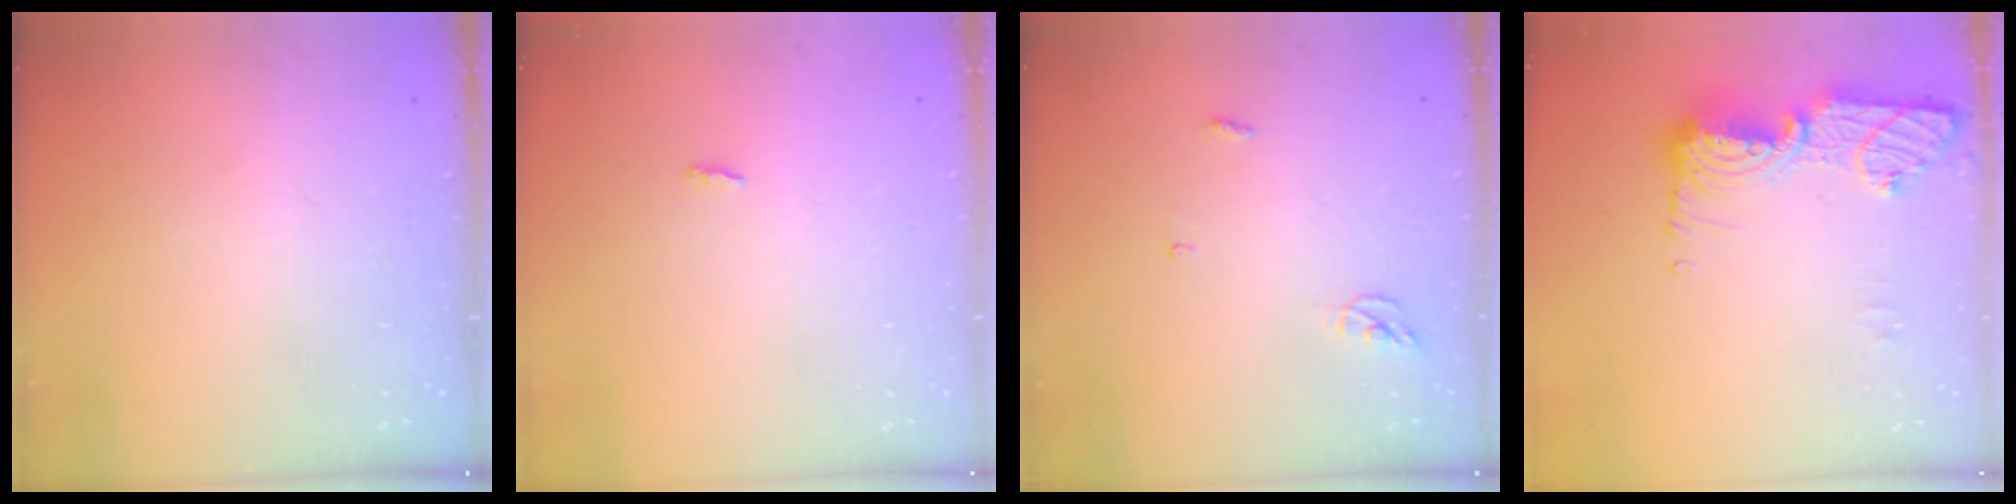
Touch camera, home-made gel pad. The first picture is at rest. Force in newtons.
{"total": 1.9, "press": 1.9, "slide": 0.2}
{"total": 3.6, "press": 3.6, "slide": 0.3}
{"total": 13.4, "press": 13.4, "slide": 1.3}